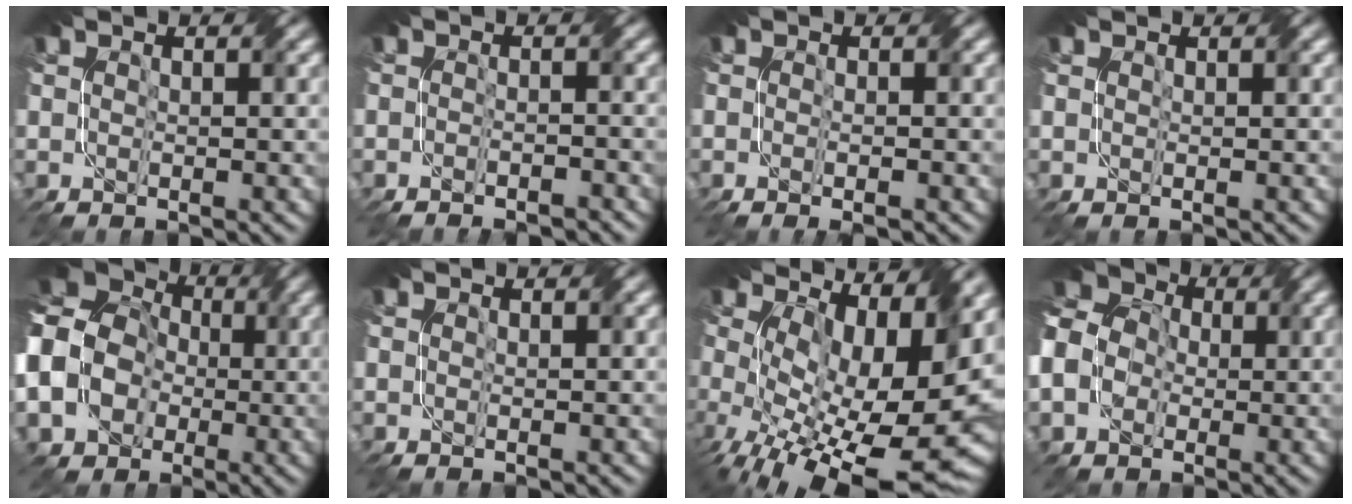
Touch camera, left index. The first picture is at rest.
{"total": 3.2, "force": [-2.7, 0.8, 1.6], "torque": [-0.013, 0.001, -0.035]}
{"total": 2.3, "force": [-1.0, 0.7, 2.0], "torque": [-0.019, -0.002, -0.005]}
{"total": 0.0}
{"total": 15.4, "force": [-1.5, 14.1, 6.1], "torque": [-0.165, -0.001, -0.059]}
{"total": 0.0}
{"total": 15.5, "force": [0.5, 8.3, 13.1], "torque": [-0.200, -0.037, 0.048]}
{"total": 10.8, "force": [-0.4, 9.6, 4.9], "torque": [-0.108, 0.021, -0.051]}